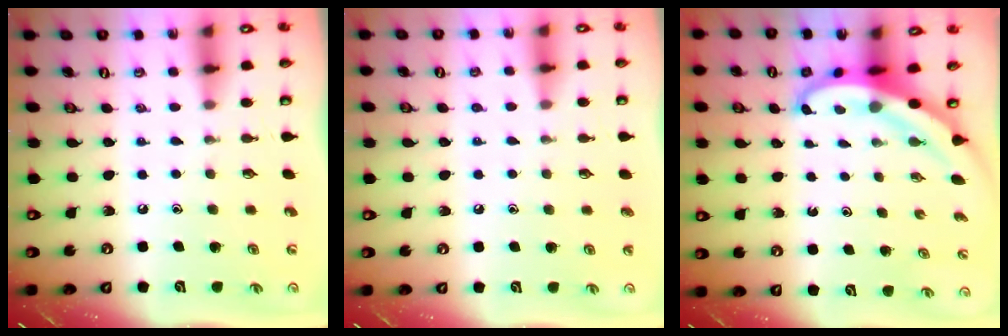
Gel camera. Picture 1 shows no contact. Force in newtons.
{"total": 2.1, "press": 2.1, "slide": 0.2}
{"total": 6.2, "press": 6.1, "slide": 0.6}